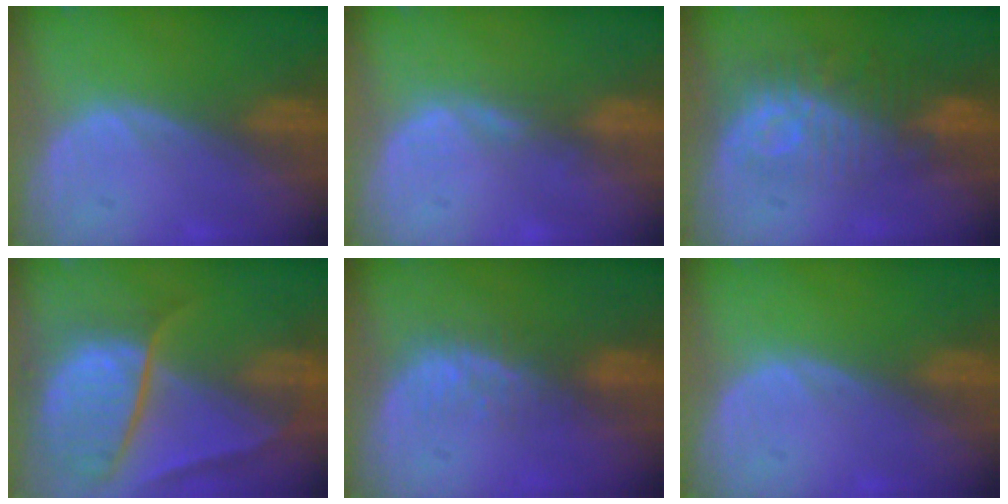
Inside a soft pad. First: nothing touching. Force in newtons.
{"total": 1.3, "press": 1.3, "slide": 0.2}
{"total": 9.7, "press": 8.7, "slide": 4.2}
{"total": 10.8, "press": 9.0, "slide": 5.8}
{"total": 4.1, "press": 3.7, "slide": 1.8}
{"total": 0.0}